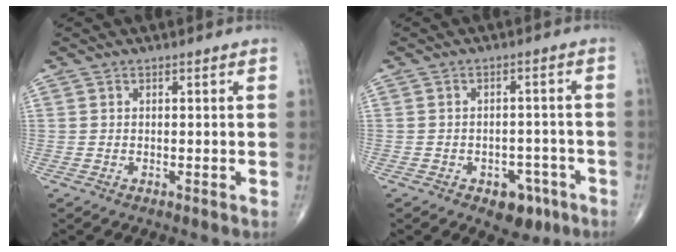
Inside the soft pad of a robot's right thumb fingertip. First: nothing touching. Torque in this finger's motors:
{"motor_torque": [2.02, 0.97, 0.32, -0.49, -0.01]}